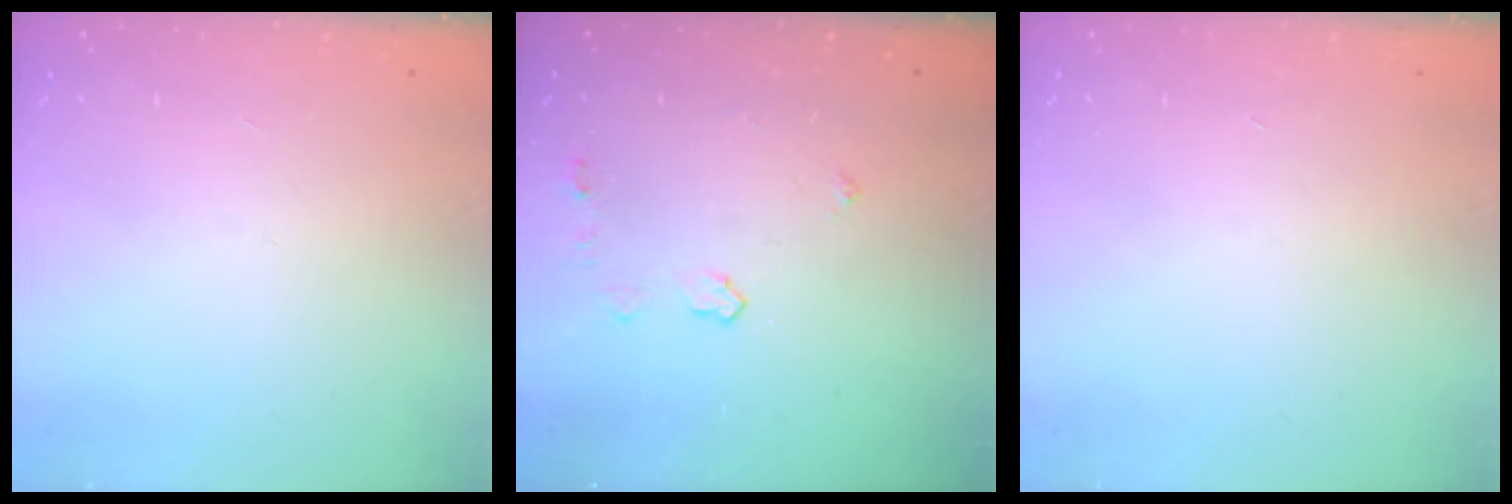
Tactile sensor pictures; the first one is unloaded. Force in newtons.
{"total": 4.8, "press": 4.7, "slide": 0.6}
{"total": 0.0}